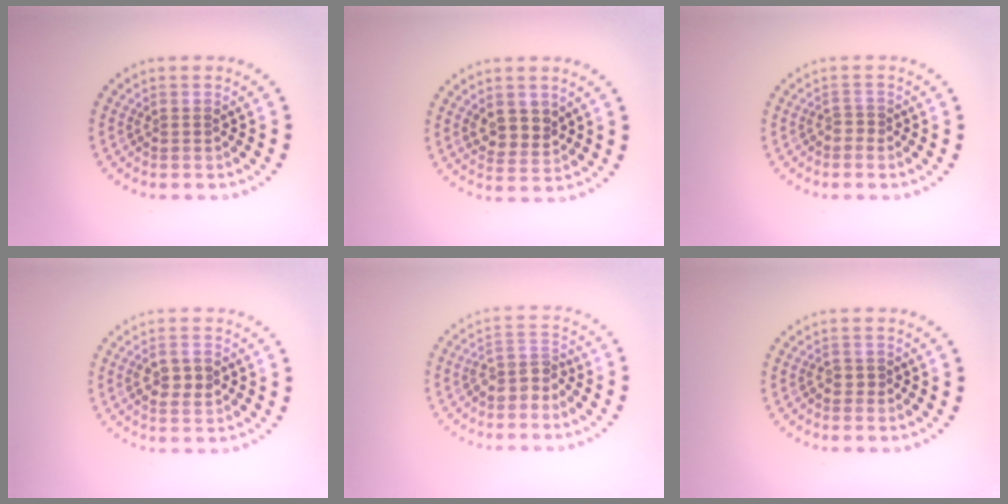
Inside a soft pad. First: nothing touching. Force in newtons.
{"total": 2.7, "press": 2.5, "slide": 1.1}
{"total": 0.7, "press": 0.3, "slide": 0.6}
{"total": 2.7, "press": 2.7, "slide": 0.3}
{"total": 2.5, "press": 1.9, "slide": 1.5}
{"total": 0.6, "press": 0.5, "slide": 0.3}